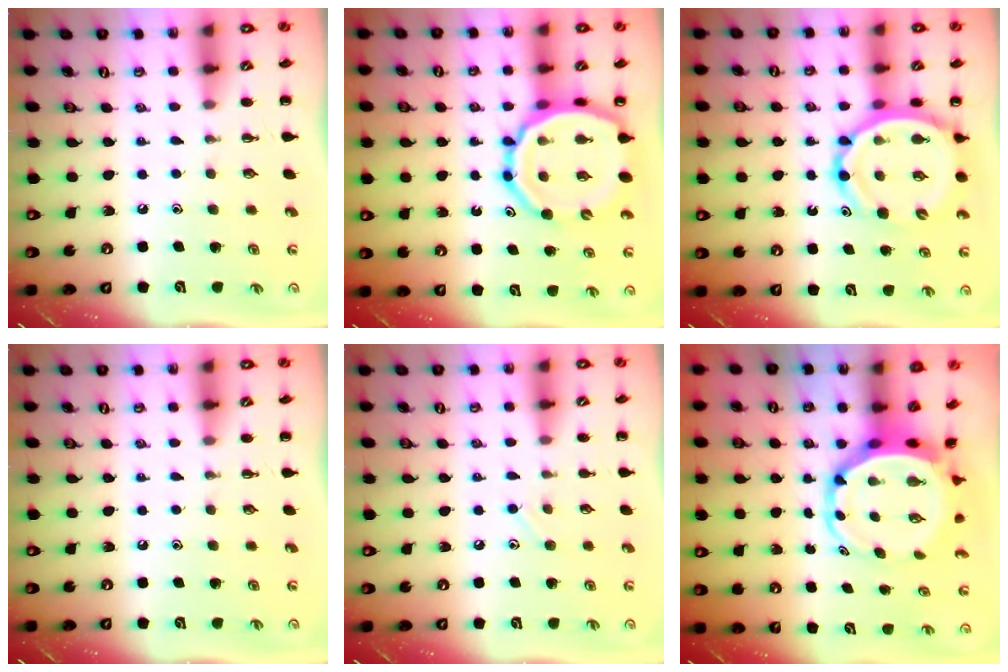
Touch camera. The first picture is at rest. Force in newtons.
{"total": 17.3, "press": 16.9, "slide": 3.8}
{"total": 12.8, "press": 12.1, "slide": 4.0}
{"total": 0.0}
{"total": 5.3, "press": 4.9, "slide": 1.9}
{"total": 7.8, "press": 7.5, "slide": 2.0}